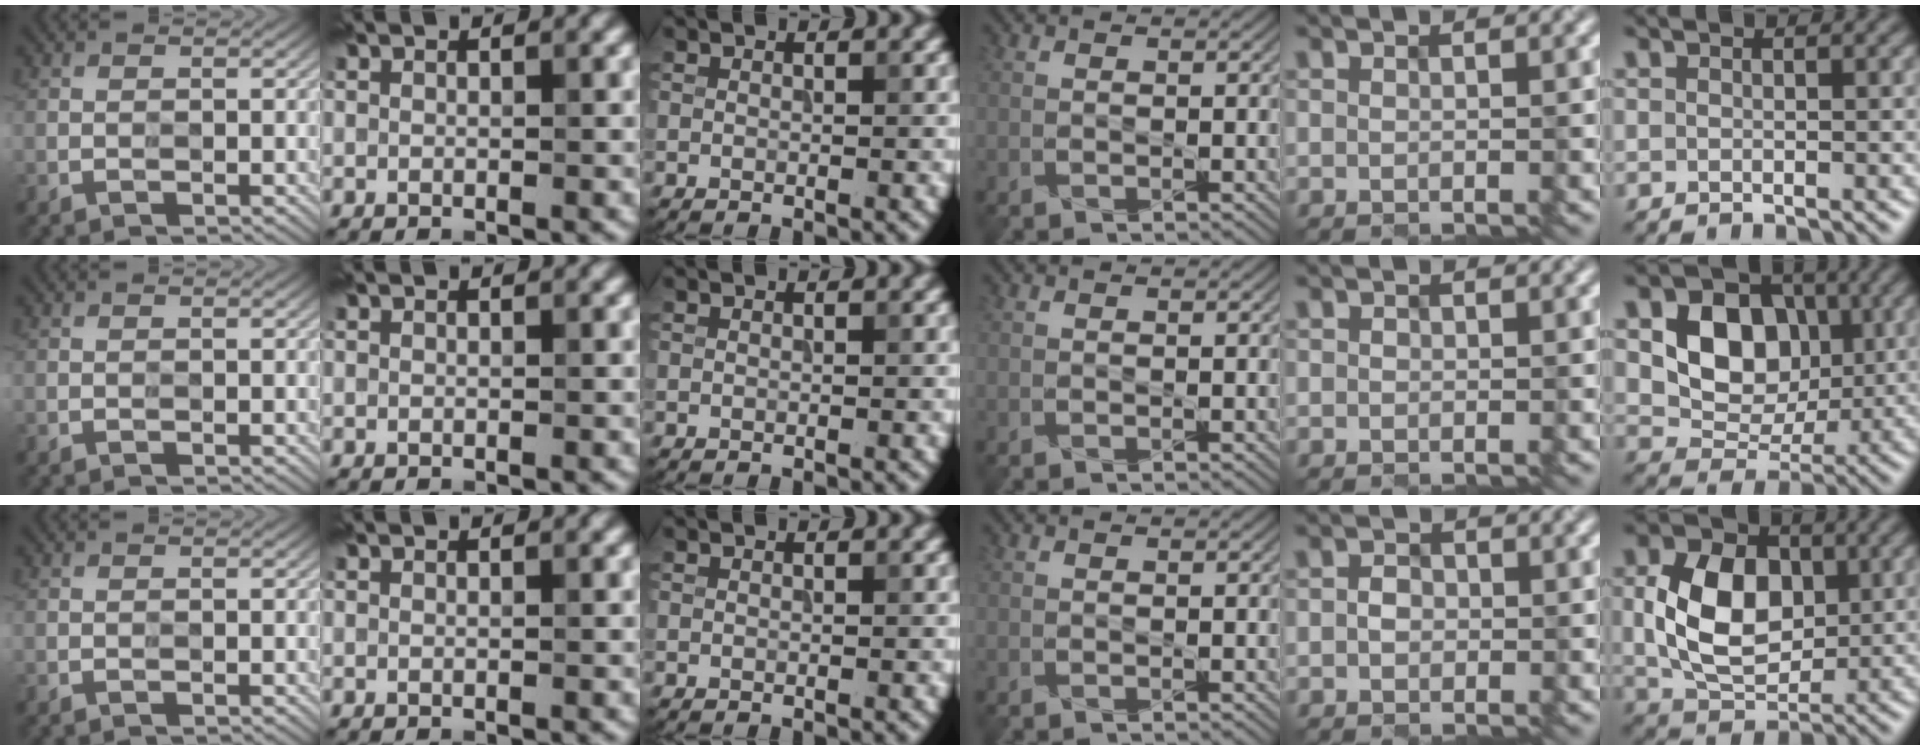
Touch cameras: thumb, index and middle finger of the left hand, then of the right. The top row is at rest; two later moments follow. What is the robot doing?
{"motion": "extract", "object": "drawer"}